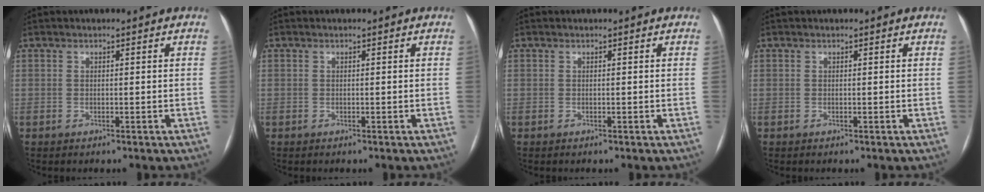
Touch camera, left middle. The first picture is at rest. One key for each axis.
{"total": 0.0}
{"total": 0.0}
{"total": 0.0}